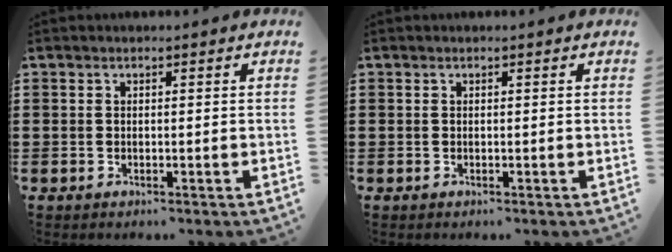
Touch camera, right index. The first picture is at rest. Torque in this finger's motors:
{"motor_torque": [0.34, 1.54, 0.00, -0.01]}